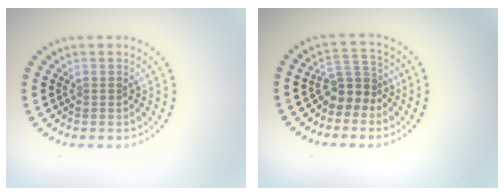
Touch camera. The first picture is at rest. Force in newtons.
{"total": 2.9, "press": 2.3, "slide": 1.8}